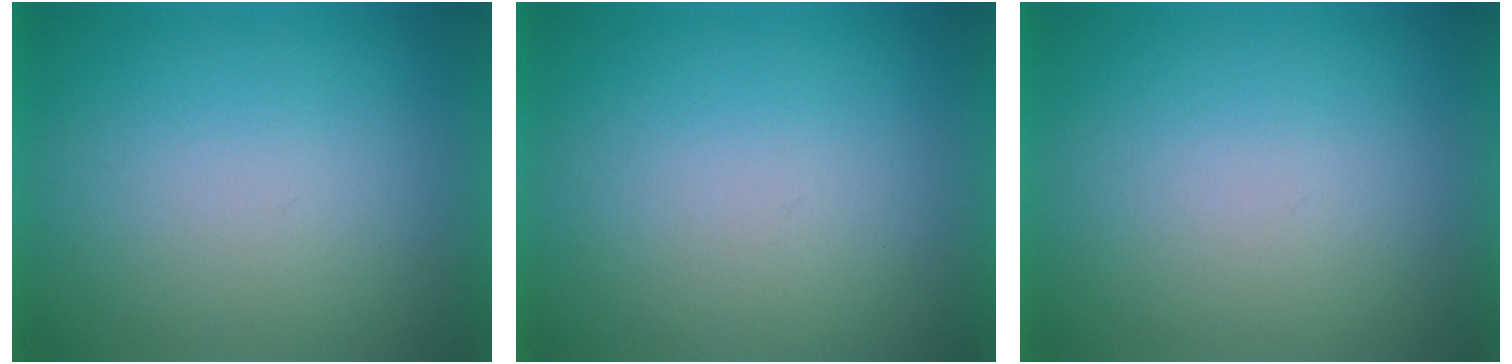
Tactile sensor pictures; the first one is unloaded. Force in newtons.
{"total": 1.2}
{"total": 0.0}